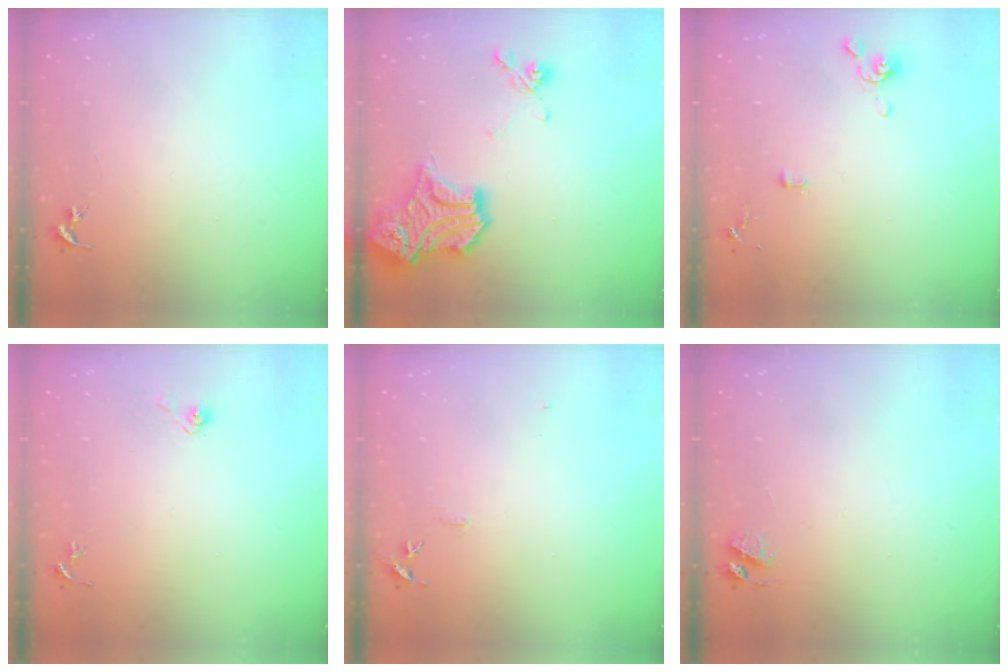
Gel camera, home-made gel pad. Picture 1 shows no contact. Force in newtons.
{"total": 17.9, "press": 17.9, "slide": 0.7}
{"total": 4.0, "press": 4.0, "slide": 0.8}
{"total": 3.6, "press": 2.9, "slide": 2.1}
{"total": 5.8, "press": 5.8, "slide": 0.6}
{"total": 4.4, "press": 4.3, "slide": 0.6}